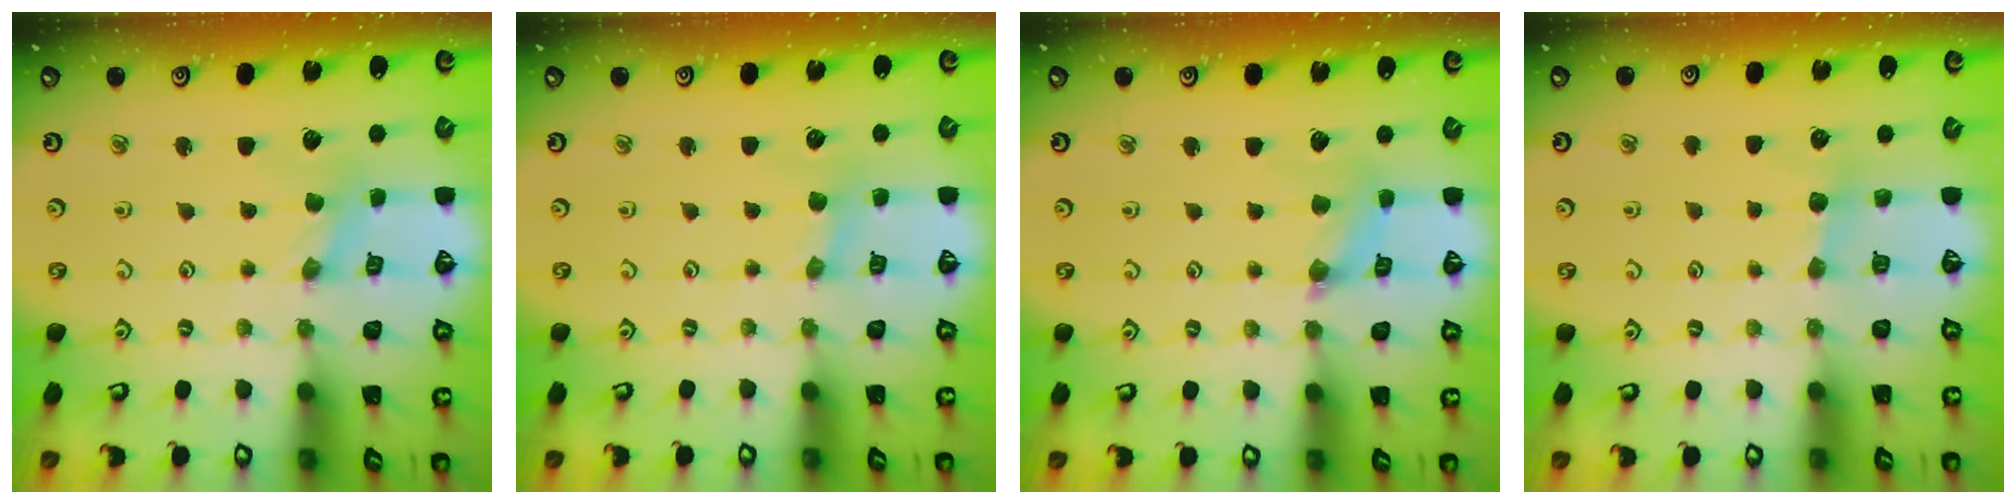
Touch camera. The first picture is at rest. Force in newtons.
{"total": 1.7, "press": 1.7, "slide": 0.3}
{"total": 1.7, "press": 1.7, "slide": 0.3}
{"total": 4.1, "press": 4.1, "slide": 0.5}